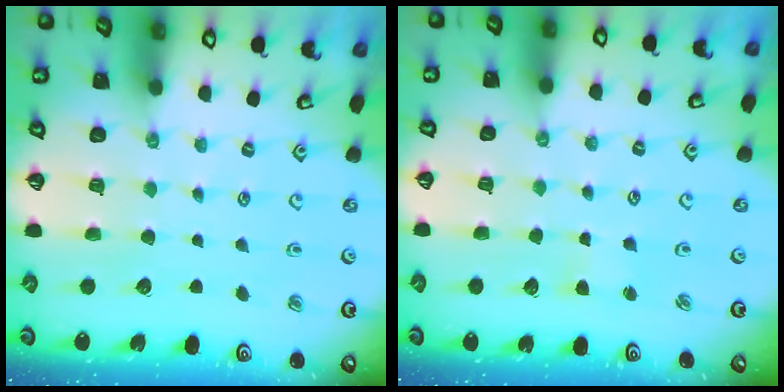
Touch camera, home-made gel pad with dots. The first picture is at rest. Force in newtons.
{"total": 2.2, "press": 2.2, "slide": 0.2}